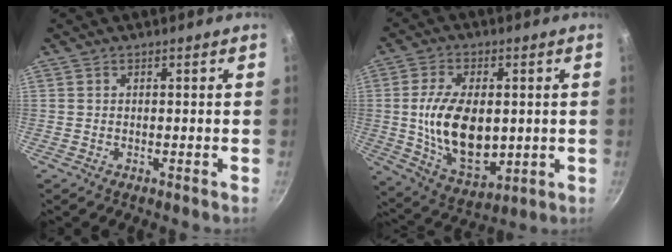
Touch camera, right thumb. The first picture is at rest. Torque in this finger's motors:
{"motor_torque": [-0.64, 1.76, 1.47, 0.41, 0.12]}